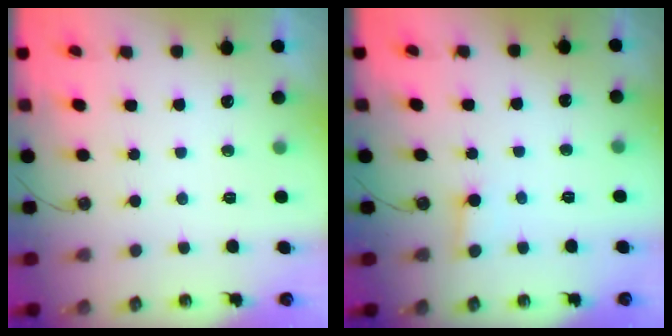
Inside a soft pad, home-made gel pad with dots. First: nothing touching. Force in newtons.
{"total": 3.1, "press": 3.1, "slide": 0.3}